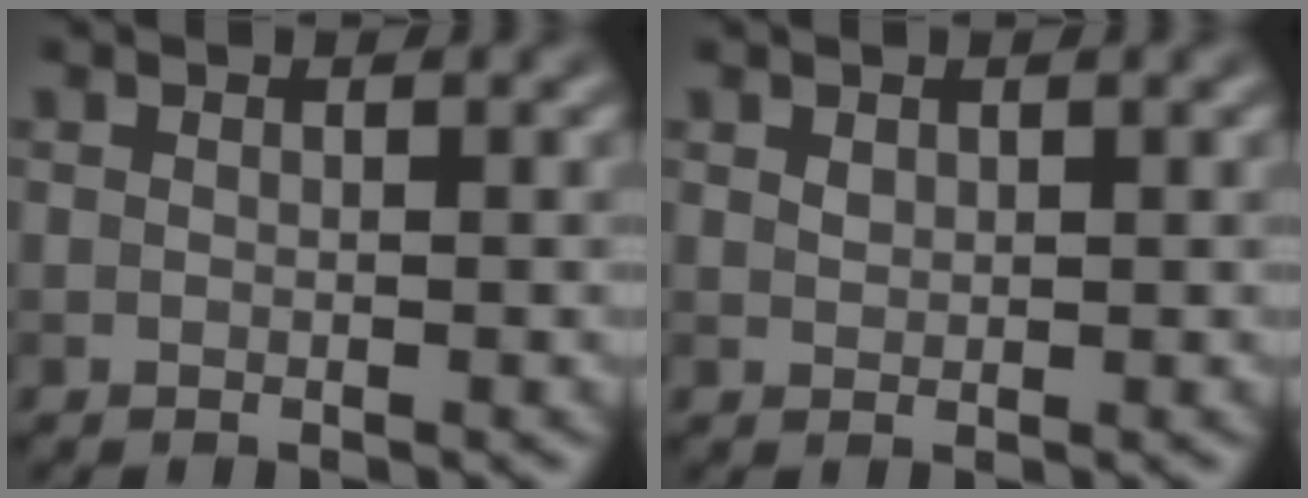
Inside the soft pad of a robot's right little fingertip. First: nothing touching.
{"total": 0.7, "force": [0.5, 0.4, 0.3], "torque": [-0.009, -0.001, 0.012]}